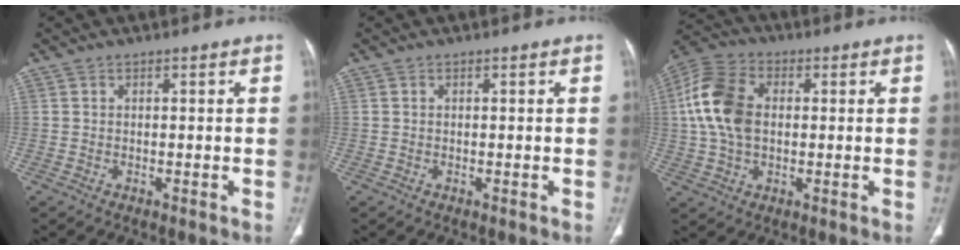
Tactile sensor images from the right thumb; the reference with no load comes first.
{"total": 0.0}
{"total": 12.7, "force": [1.3, 8.5, 9.4], "torque": [-0.189, 0.023, 0.019]}